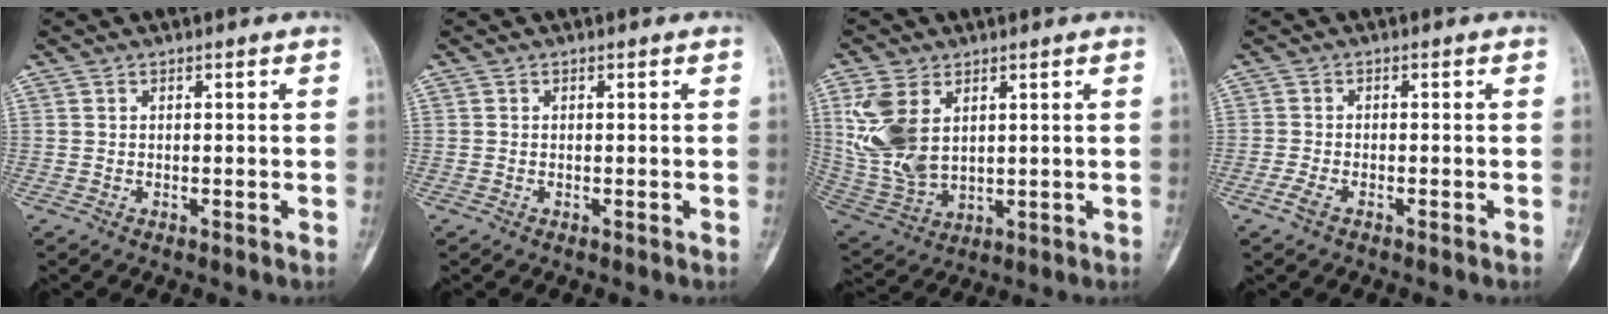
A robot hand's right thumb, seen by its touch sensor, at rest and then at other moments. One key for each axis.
{"total": 0.0}
{"total": 12.5, "fx": 3.4, "fy": 8.0, "fz": 9.0, "tx": -0.186, "ty": -0.010, "tz": 0.083}
{"total": 2.3, "fx": -1.4, "fy": 0.9, "fz": 1.6, "tx": -0.038, "ty": 0.005, "tz": -0.031}